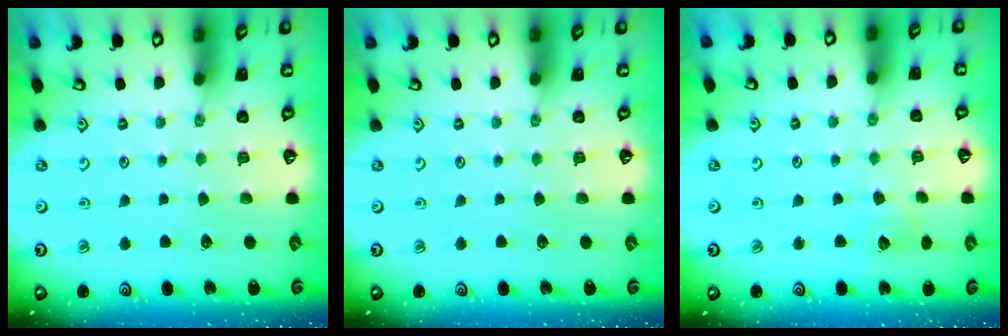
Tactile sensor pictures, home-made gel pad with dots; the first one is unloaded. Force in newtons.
{"total": 0.0}
{"total": 5.8, "press": 5.8, "slide": 0.6}